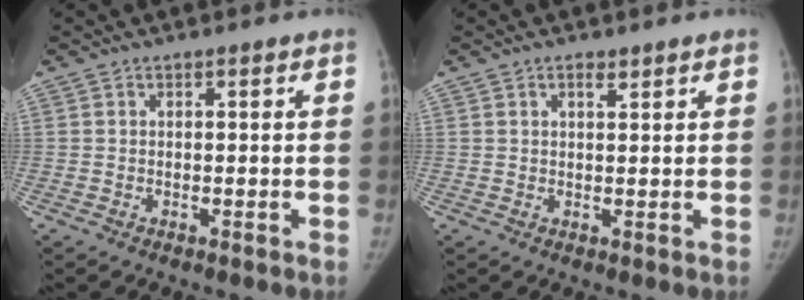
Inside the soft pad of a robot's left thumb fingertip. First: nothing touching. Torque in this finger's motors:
{"motor_torque": [-0.23, -0.04, 0.01, 0.21, -0.03]}